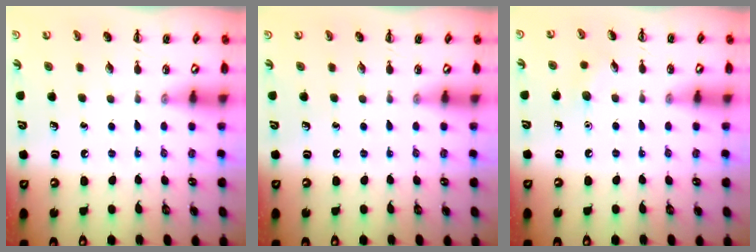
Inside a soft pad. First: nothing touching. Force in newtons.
{"total": 0.0}
{"total": 5.0, "press": 4.9, "slide": 1.4}